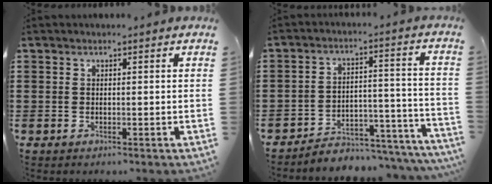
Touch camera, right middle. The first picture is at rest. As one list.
[{"total": 4.2, "force": [-4.0, 1.0, 0.3], "torque": [-0.011, 0.006, -0.086]}]